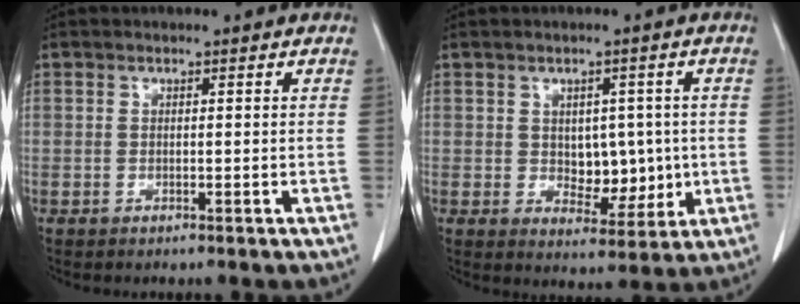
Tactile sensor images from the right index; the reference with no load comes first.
{"total": 6.2, "force": [0.1, 4.1, 4.7], "torque": [-0.056, 0.003, 0.017]}